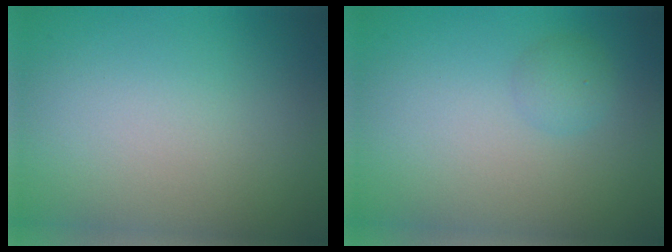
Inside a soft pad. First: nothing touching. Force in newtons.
{"total": 1.4, "press": 1.3, "slide": 0.2}